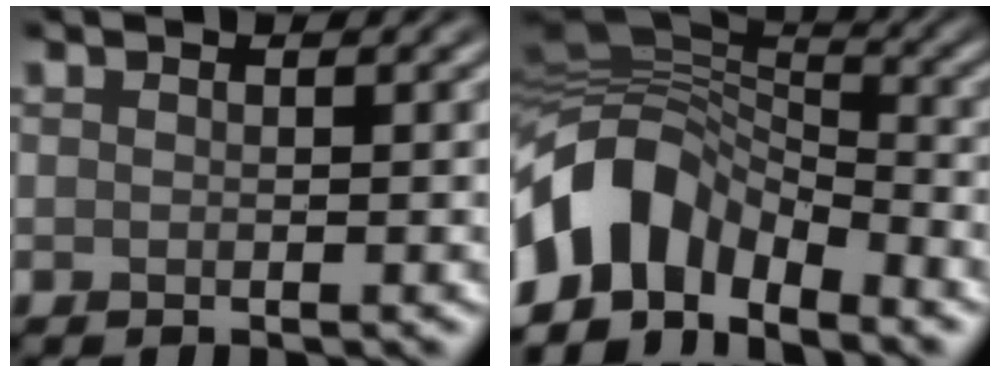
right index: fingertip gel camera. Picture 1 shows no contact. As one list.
[{"total": 9.6, "force": [-5.6, 5.4, 5.6], "torque": [-0.097, 0.006, -0.114]}]